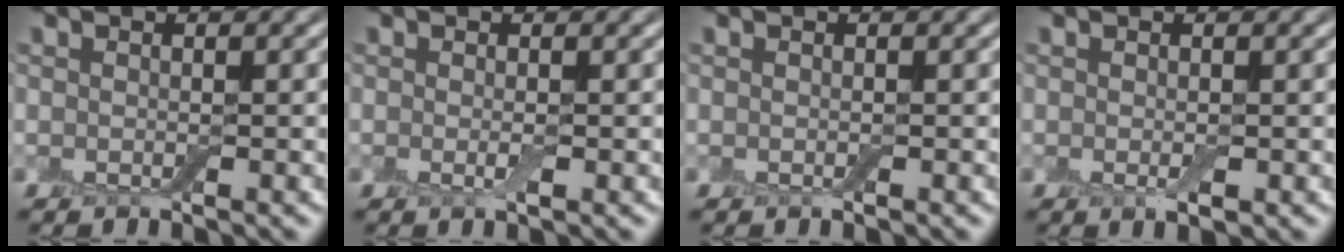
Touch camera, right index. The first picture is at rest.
{"total": 0.7, "force": [-0.2, 0.1, 0.7], "torque": [-0.014, -0.005, -0.002]}
{"total": 0.0}
{"total": 0.7, "force": [-0.1, 0.2, 0.6], "torque": [-0.009, -0.002, 0.000]}